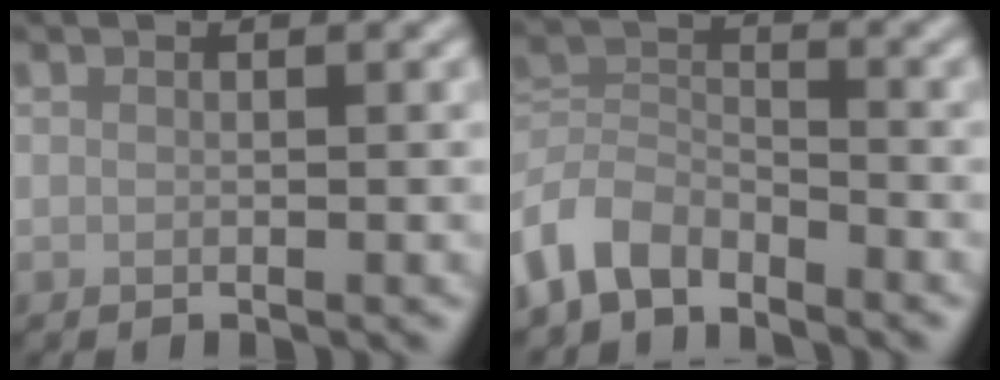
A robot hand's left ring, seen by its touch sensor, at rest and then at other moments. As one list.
[{"total": 5.0, "force": [-3.8, 2.6, 1.8], "torque": [-0.037, -0.002, -0.089]}]